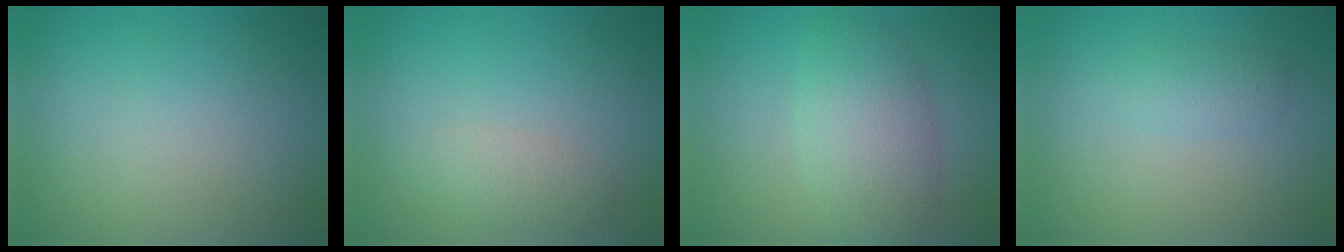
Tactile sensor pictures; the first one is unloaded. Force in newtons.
{"total": 1.7, "press": 1.7, "slide": 0.1}
{"total": 5.4, "press": 5.4, "slide": 0.2}
{"total": 1.5, "press": 1.4, "slide": 0.1}